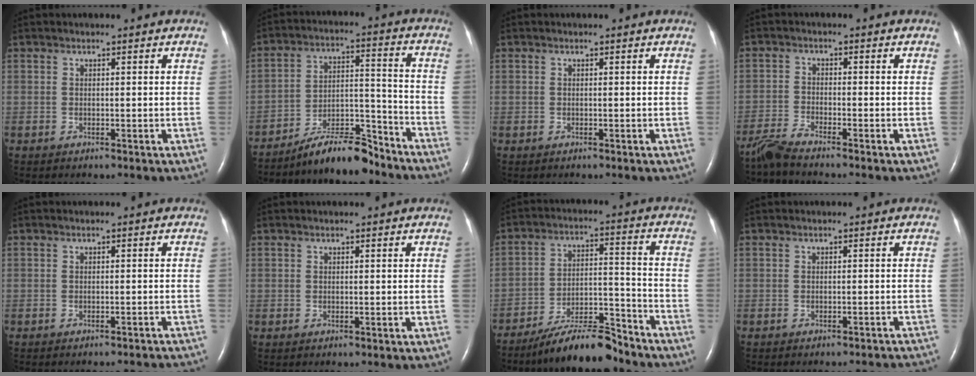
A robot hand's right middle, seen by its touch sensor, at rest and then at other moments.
{"total": 9.8, "force": [-8.9, 1.7, 4.0], "torque": [-0.060, 0.024, -0.150]}
{"total": 0.0}
{"total": 3.5, "force": [-3.3, -0.4, 1.2], "torque": [-0.035, -0.018, -0.071]}
{"total": 7.3, "force": [-7.2, 0.7, 1.5], "torque": [-0.015, -0.003, -0.068]}
{"total": 0.0}
{"total": 11.1, "force": [-9.7, 1.8, 5.0], "torque": [-0.080, 0.013, -0.165]}
{"total": 7.2, "force": [-7.0, 0.6, 1.4], "torque": [-0.013, -0.002, -0.066]}